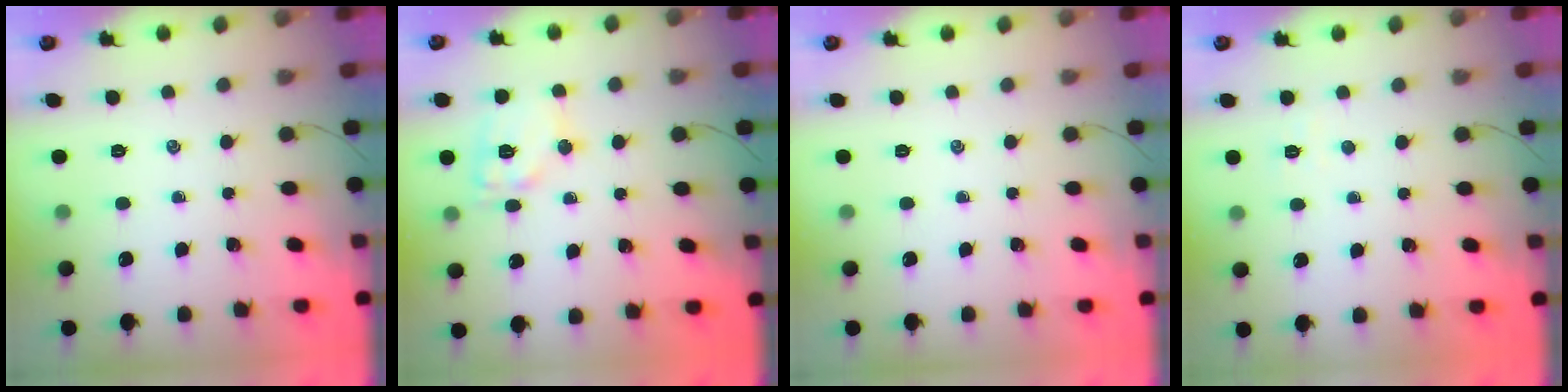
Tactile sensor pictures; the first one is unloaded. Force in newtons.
{"total": 10.6, "press": 10.6, "slide": 0.9}
{"total": 0.0}
{"total": 2.8, "press": 2.7, "slide": 0.8}